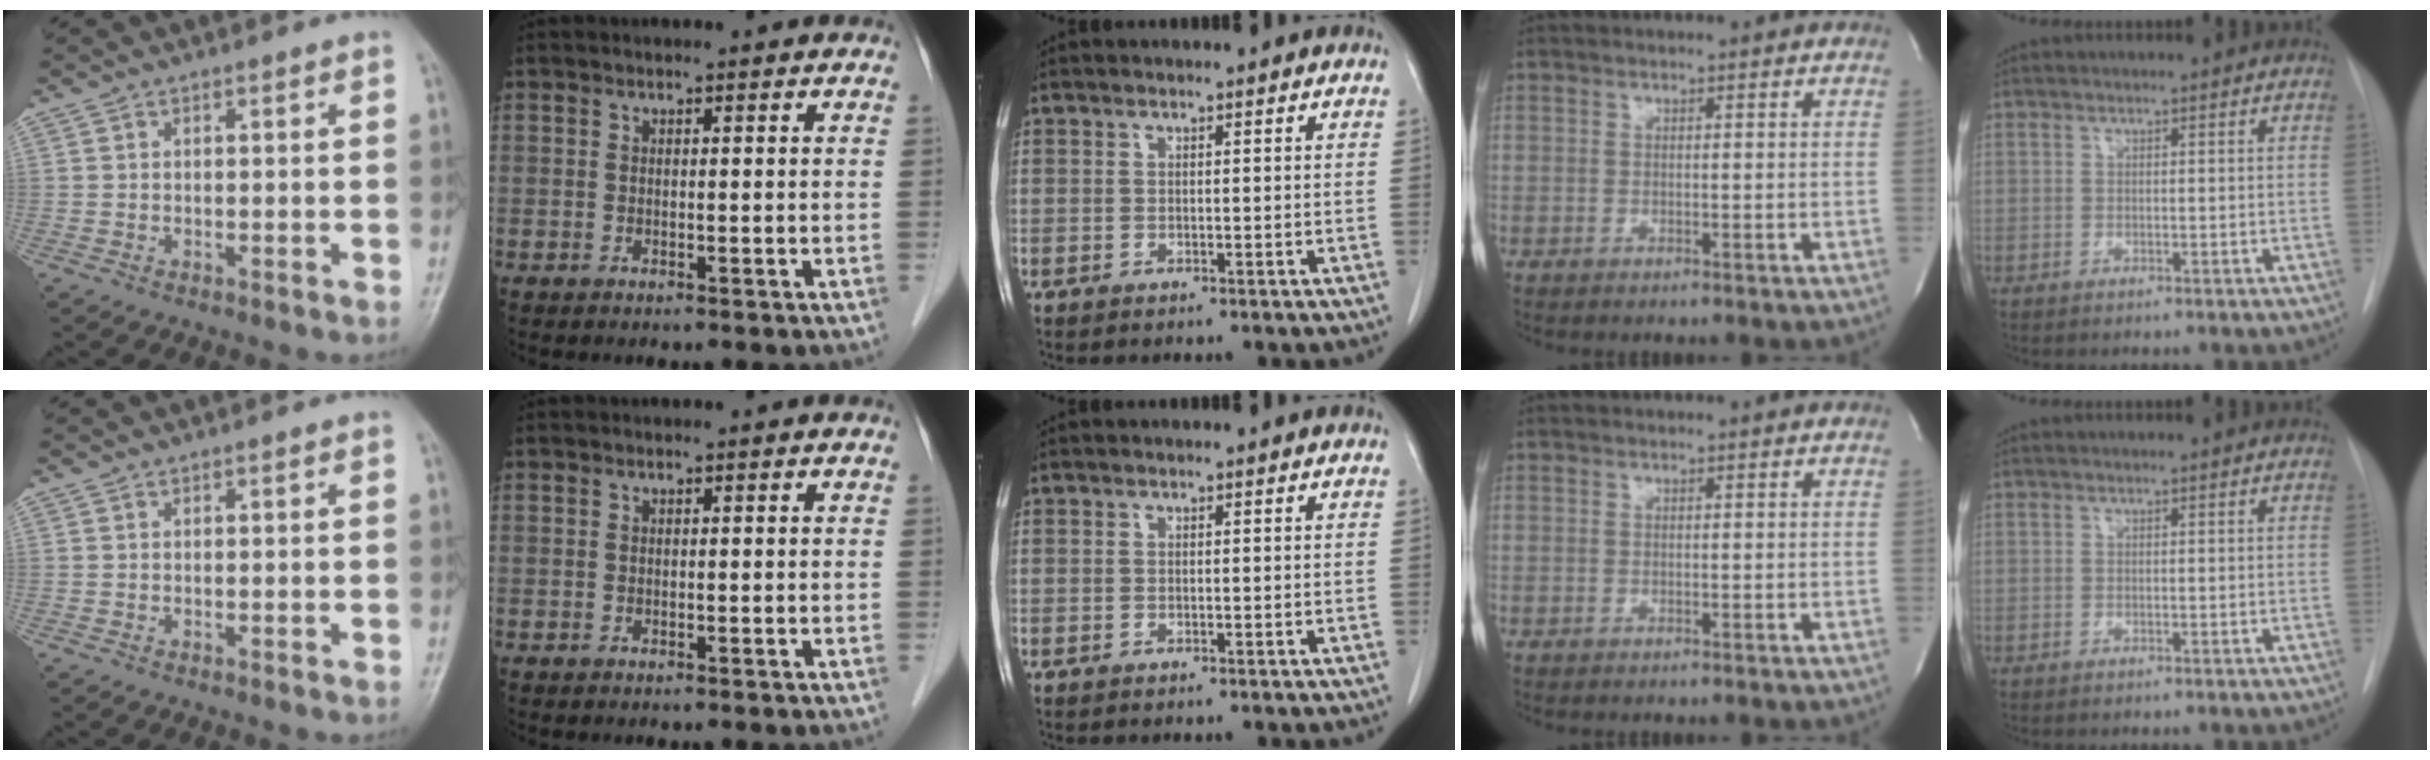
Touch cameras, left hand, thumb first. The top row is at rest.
{}